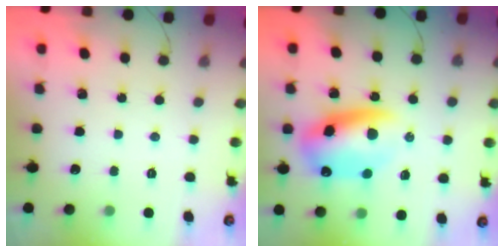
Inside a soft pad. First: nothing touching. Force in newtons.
{"total": 15.3, "press": 14.7, "slide": 4.1}